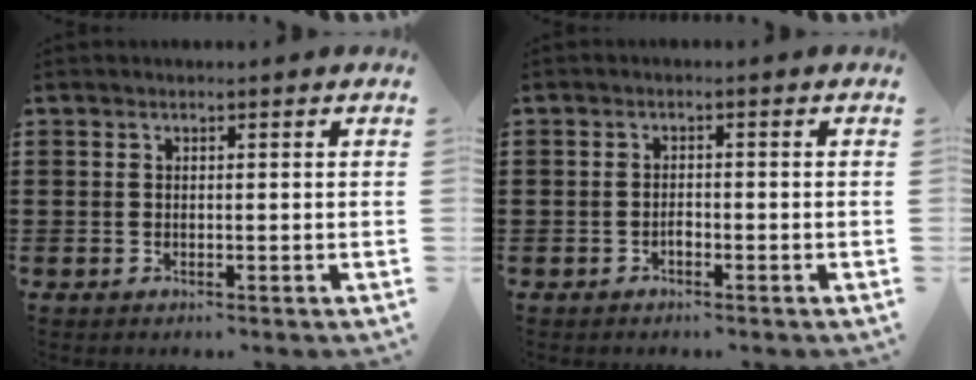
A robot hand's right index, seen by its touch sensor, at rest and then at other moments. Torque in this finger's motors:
{"motor_torque": [0.68, 0.64, 0.06, 0.00]}